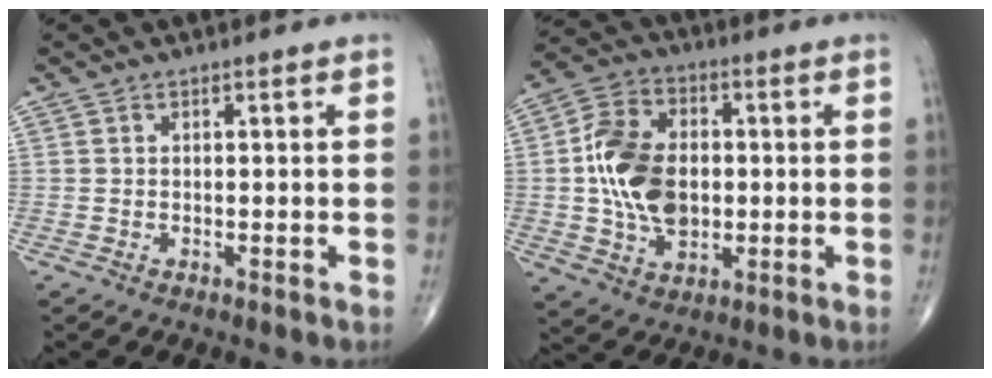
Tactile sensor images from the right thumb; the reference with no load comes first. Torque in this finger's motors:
{"motor_torque": [1.41, 1.32, 1.32, -0.10, 0.15]}